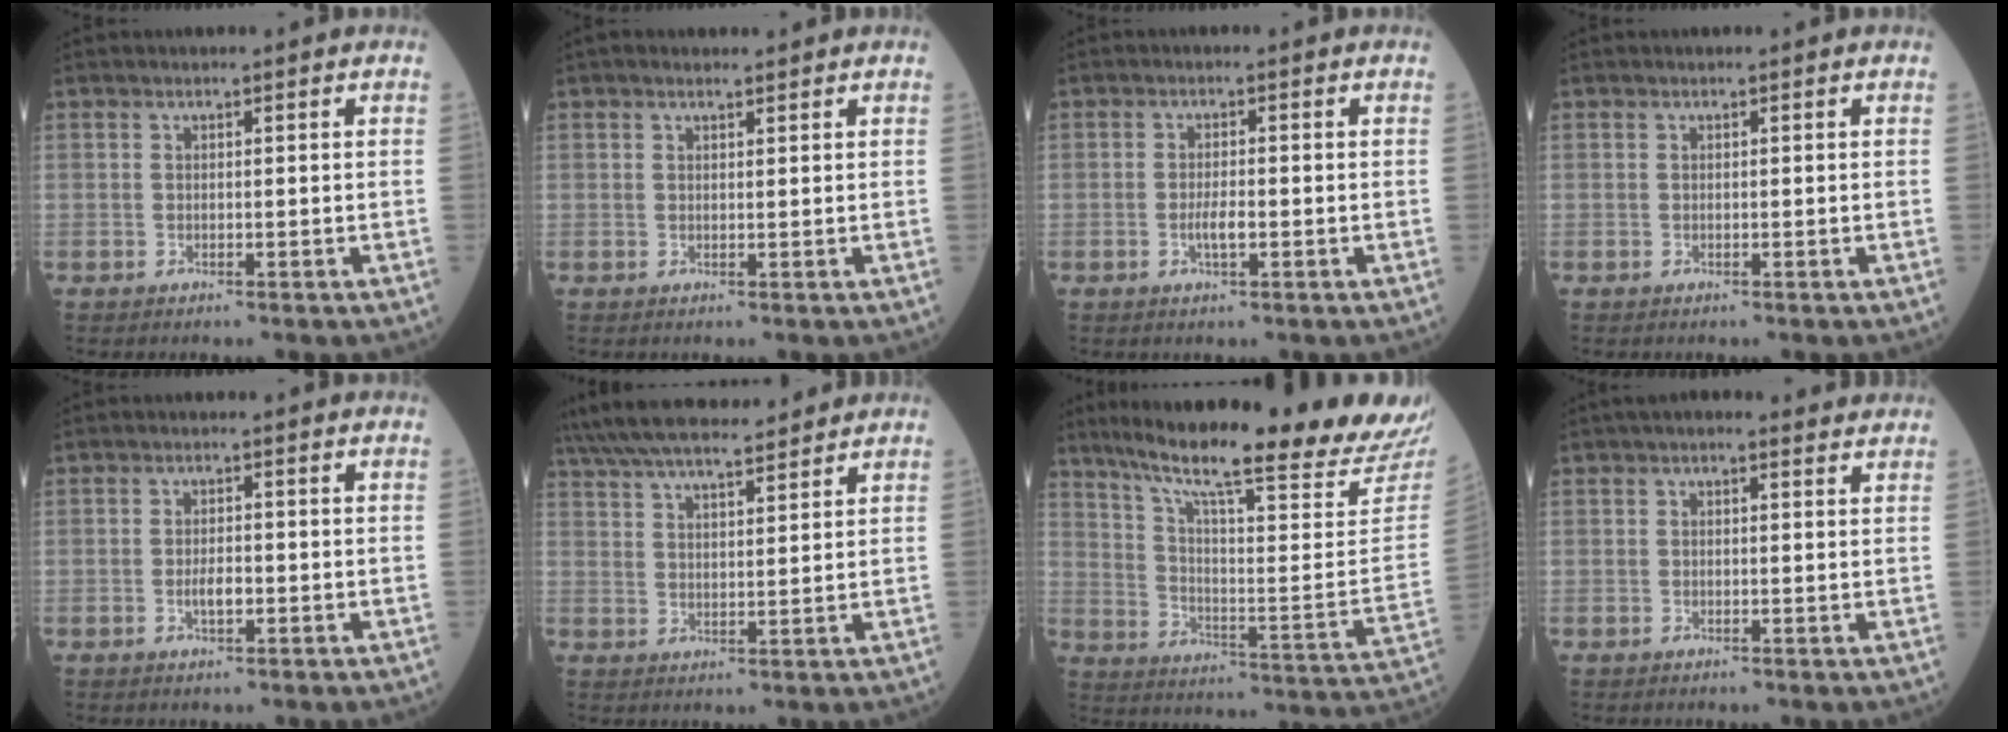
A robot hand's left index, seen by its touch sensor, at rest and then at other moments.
{"total": 1.7, "force": [1.4, 0.5, 0.8], "torque": [-0.019, 0.013, 0.022]}
{"total": 2.3, "force": [-0.7, 0.5, 2.2], "torque": [-0.043, 0.000, -0.012]}
{"total": 0.0}
{"total": 2.3, "force": [-0.6, 0.9, 2.0], "torque": [-0.039, 0.002, -0.009]}
{"total": 17.9, "force": [15.8, 3.6, 7.5], "torque": [-0.147, 0.041, 0.251]}
{"total": 27.5, "force": [23.9, -0.3, 13.7], "torque": [-0.223, -0.082, 0.322]}
{"total": 5.0, "force": [4.0, 1.5, 2.6], "torque": [-0.035, 0.031, 0.048]}